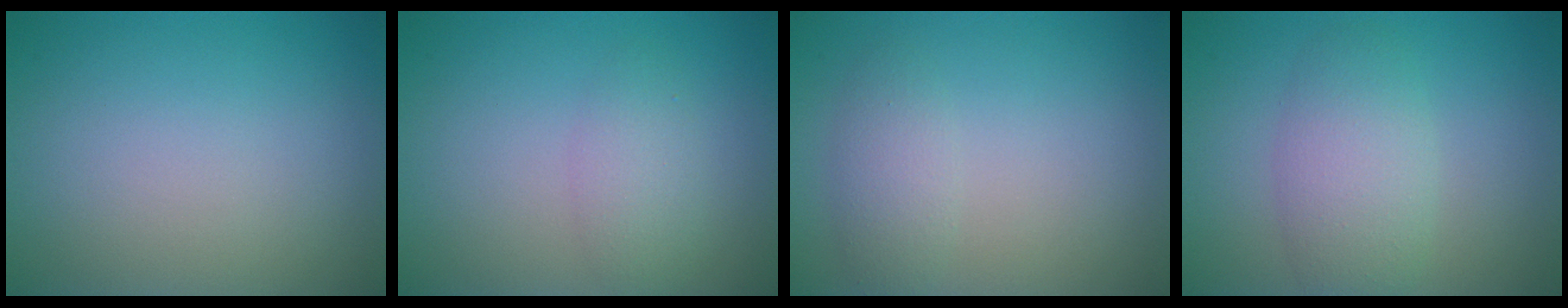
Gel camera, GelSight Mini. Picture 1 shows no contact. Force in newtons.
{"total": 2.2, "press": 2.2, "slide": 0.1}
{"total": 2.0, "press": 2.0, "slide": 0.1}
{"total": 4.0, "press": 4.0, "slide": 0.3}